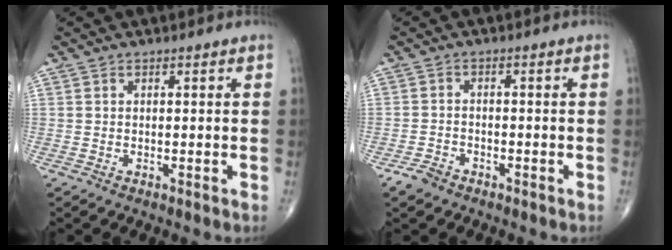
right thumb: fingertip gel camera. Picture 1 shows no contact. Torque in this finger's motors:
{"motor_torque": [0.21, -0.07, -0.25, -0.20, -0.05]}